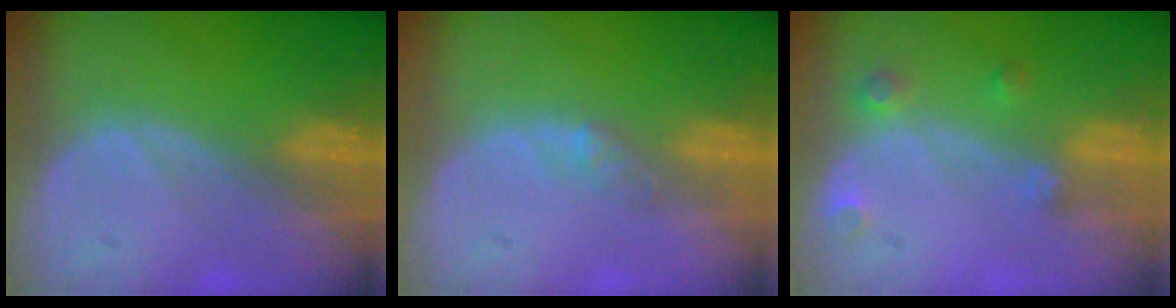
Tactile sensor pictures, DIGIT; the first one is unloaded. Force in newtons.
{"total": 2.2, "press": 1.7, "slide": 1.3}
{"total": 2.8, "press": 2.7, "slide": 0.7}